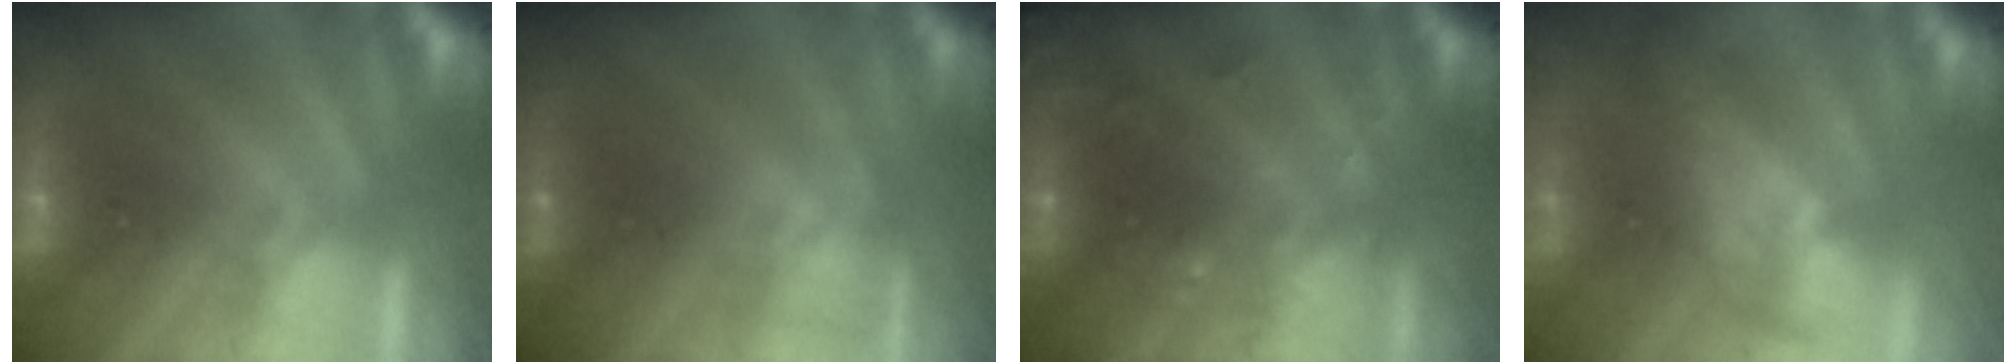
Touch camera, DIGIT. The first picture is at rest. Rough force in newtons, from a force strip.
{"total": 2.8}
{"total": 8.6}
{"total": 9.1}